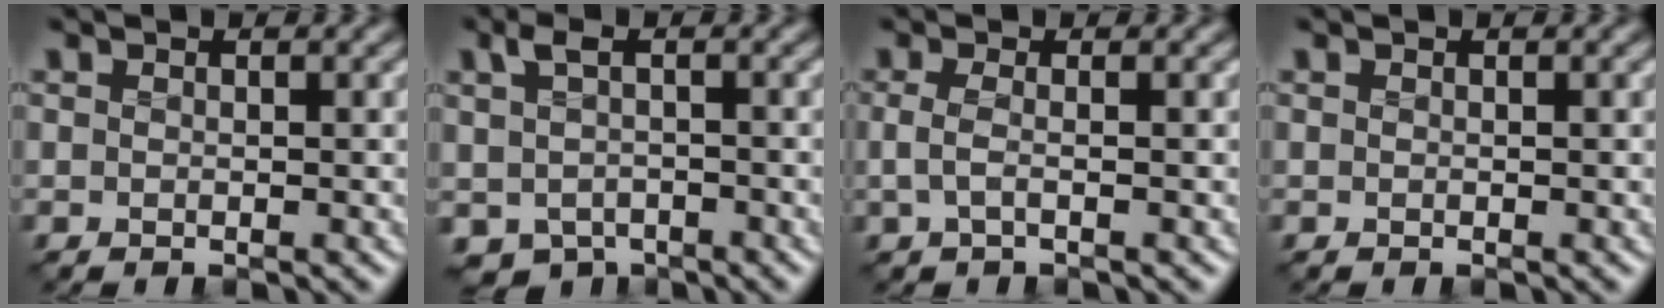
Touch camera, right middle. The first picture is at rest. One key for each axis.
{"total": 3.2, "fx": -0.9, "fy": 2.3, "fz": 2.0, "tx": -0.047, "ty": -0.013, "tz": -0.016}
{"total": 1.6, "fx": -0.3, "fy": 0.5, "fz": 1.5, "tx": -0.041, "ty": -0.004, "tz": -0.010}
{"total": 0.0}